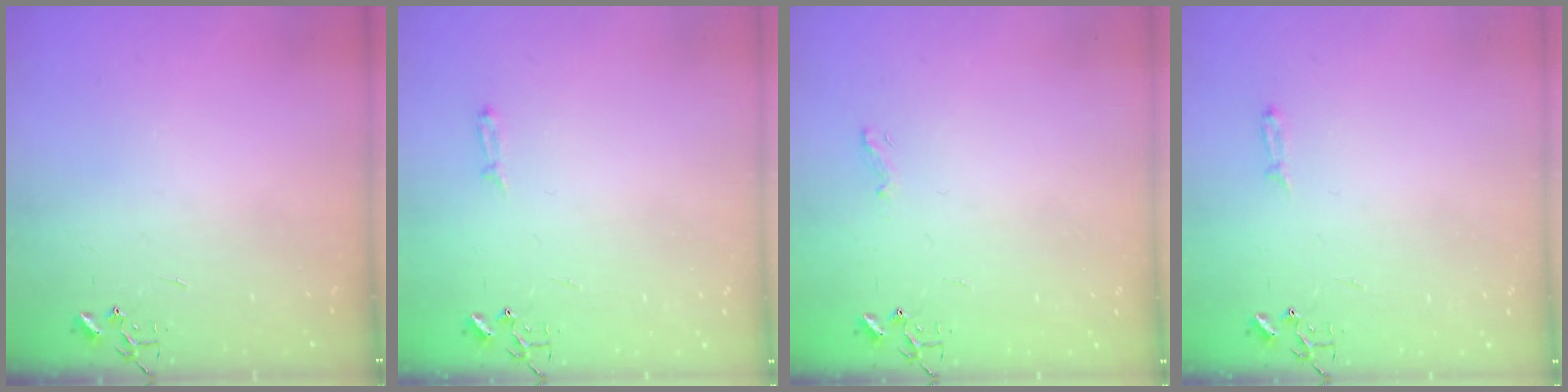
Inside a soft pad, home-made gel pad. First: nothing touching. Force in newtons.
{"total": 3.0, "press": 2.9, "slide": 0.5}
{"total": 5.0, "press": 5.0, "slide": 0.6}
{"total": 3.0, "press": 2.9, "slide": 0.5}